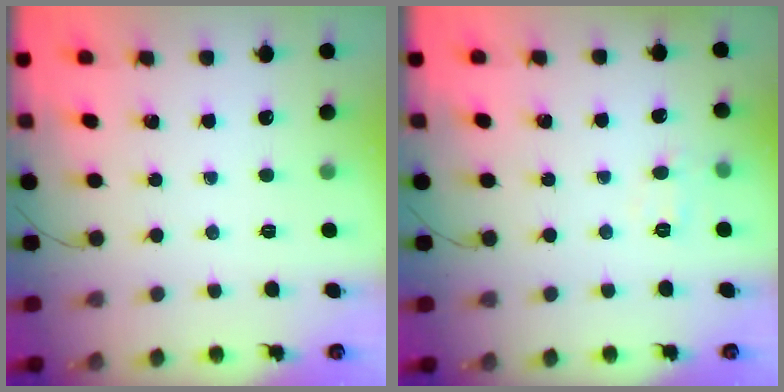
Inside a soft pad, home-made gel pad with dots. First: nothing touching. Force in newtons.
{"total": 5.8, "press": 5.6, "slide": 1.3}